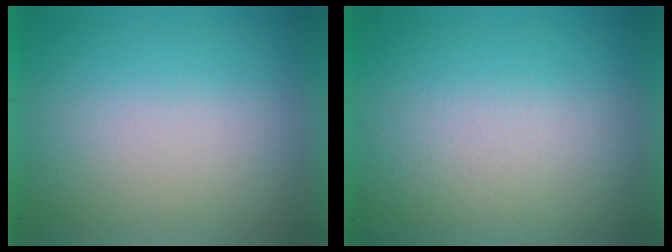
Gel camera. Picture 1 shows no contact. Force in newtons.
{"total": 2.7}